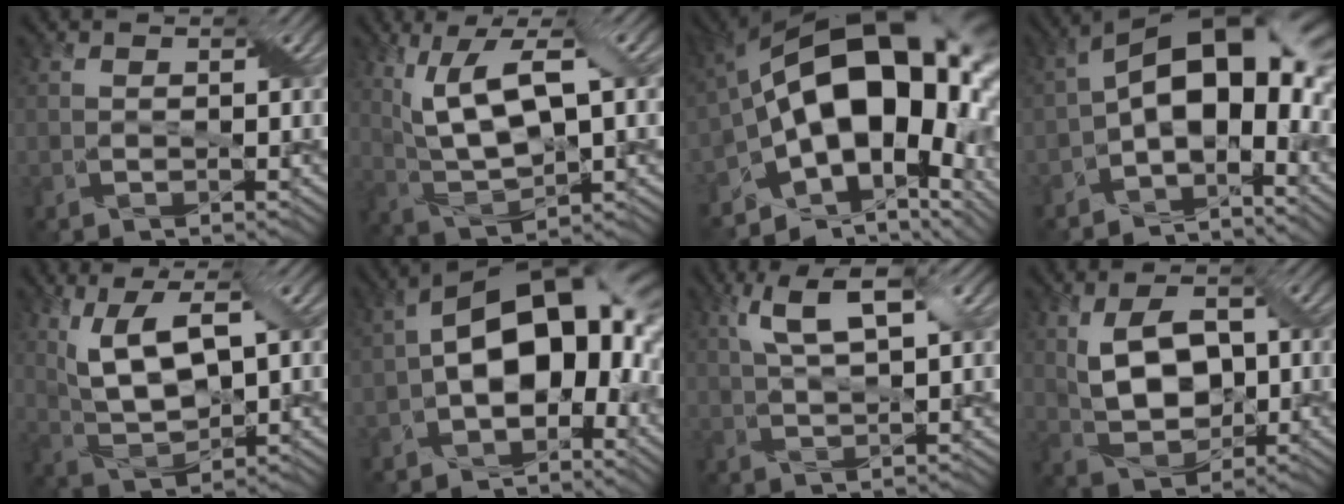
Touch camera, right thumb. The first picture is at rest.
{"total": 10.0, "force": [3.7, 3.5, 8.6], "torque": [-0.183, 0.008, 0.073]}
{"total": 19.5, "force": [-1.5, 12.3, 15.1], "torque": [-0.239, -0.033, -0.008]}
{"total": 14.1, "force": [-2.4, 8.0, 11.3], "torque": [-0.161, 0.003, -0.045]}
{"total": 9.1, "force": [3.3, 3.8, 7.6], "torque": [-0.164, 0.003, 0.062]}
{"total": 14.4, "force": [-1.2, 8.8, 11.4], "torque": [-0.175, 0.002, -0.026]}
{"total": 6.0, "force": [3.1, 1.2, 5.0], "torque": [-0.102, 0.013, 0.054]}
{"total": 8.0, "force": [0.9, 5.0, 6.2], "torque": [-0.124, 0.003, 0.017]}